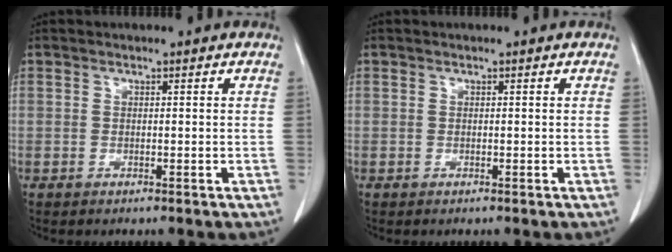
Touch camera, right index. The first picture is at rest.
{"total": 0.0}